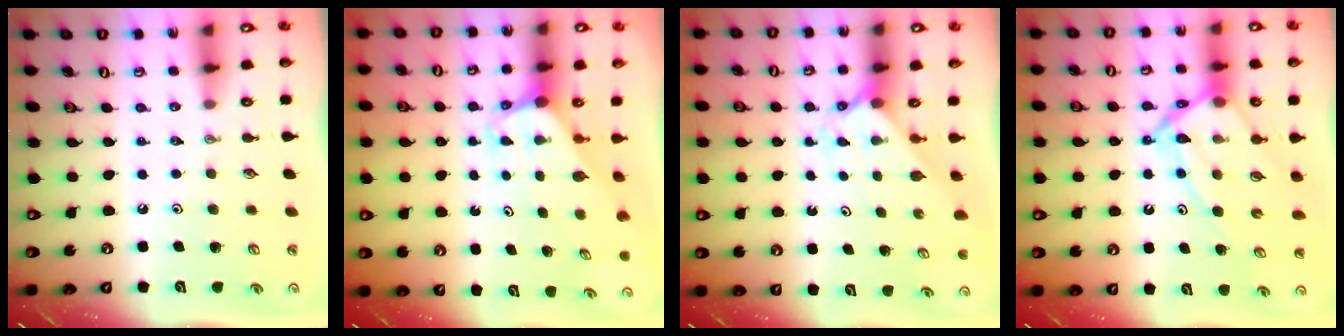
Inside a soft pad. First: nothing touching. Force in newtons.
{"total": 3.0, "press": 3.0, "slide": 0.1}
{"total": 2.1, "press": 2.1, "slide": 0.3}
{"total": 12.2, "press": 12.2, "slide": 0.7}